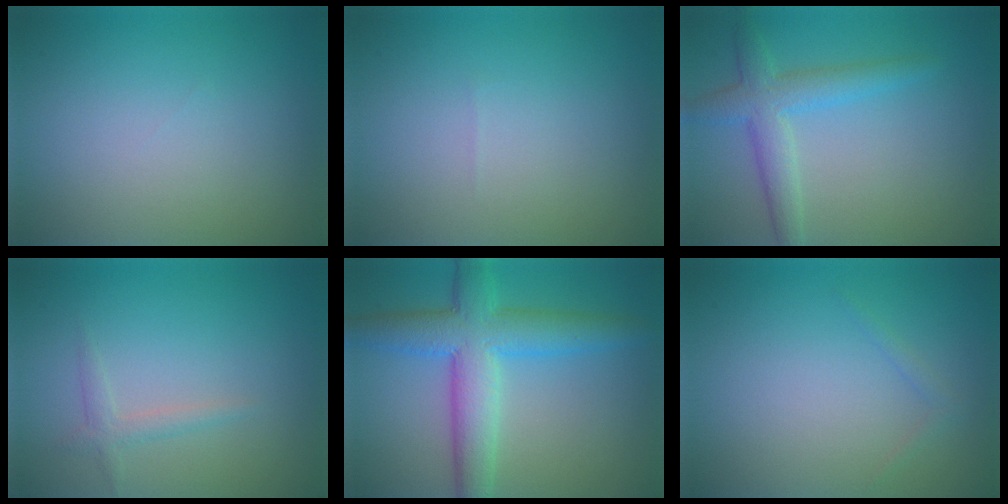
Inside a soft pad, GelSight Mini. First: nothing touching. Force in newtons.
{"total": 0.0}
{"total": 3.6, "press": 3.6, "slide": 0.1}
{"total": 1.3, "press": 1.3, "slide": 0.0}
{"total": 7.2, "press": 7.2, "slide": 0.1}
{"total": 0.6, "press": 0.6, "slide": 0.1}